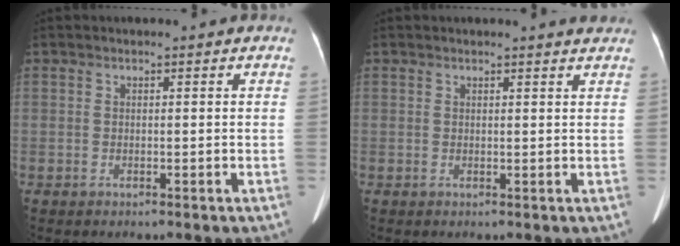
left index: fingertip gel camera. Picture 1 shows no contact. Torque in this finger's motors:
{"motor_torque": [-0.14, -0.11, 0.03, 0.01]}